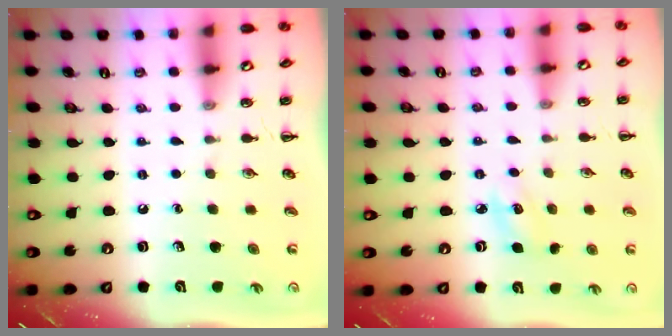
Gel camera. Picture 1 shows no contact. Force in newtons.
{"total": 5.4, "press": 5.1, "slide": 1.6}